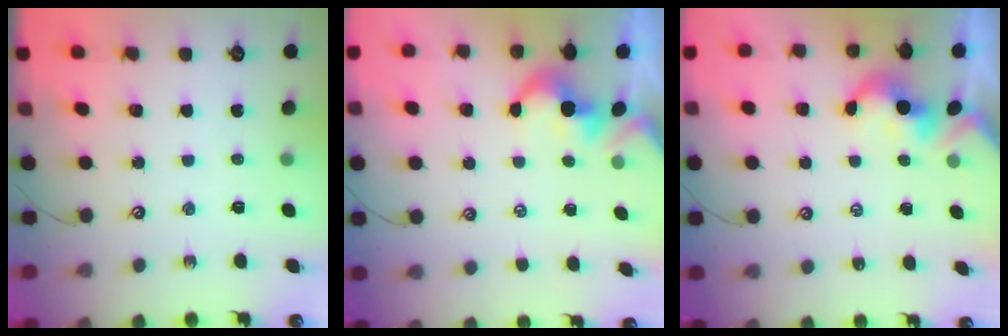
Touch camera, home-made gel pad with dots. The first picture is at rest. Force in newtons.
{"total": 0.8, "press": 0.8, "slide": 0.3}
{"total": 1.9, "press": 1.9, "slide": 0.2}